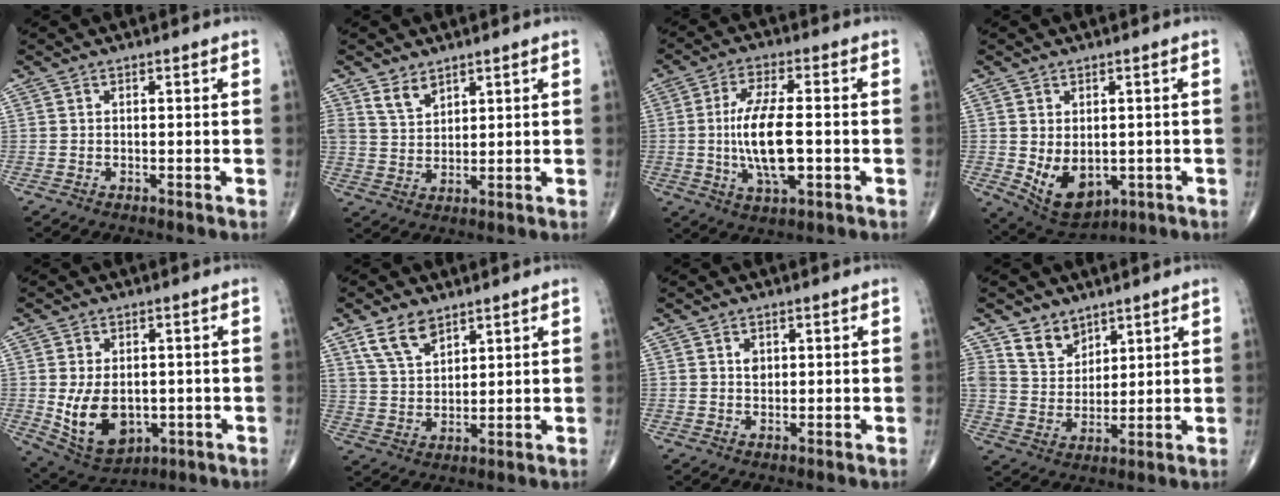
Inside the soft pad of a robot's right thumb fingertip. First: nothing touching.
{"total": 4.2, "force": [3.1, 2.3, 1.5], "torque": [-0.012, -0.027, 0.066]}
{"total": 11.7, "force": [-1.1, 4.3, 10.9], "torque": [-0.212, 0.002, -0.019]}
{"total": 9.2, "force": [-1.4, 6.0, 6.8], "torque": [-0.094, -0.009, 0.002]}
{"total": 11.4, "force": [-1.5, 7.6, 8.3], "torque": [-0.123, -0.005, -0.002]}
{"total": 7.6, "force": [5.0, 4.0, 4.0], "torque": [-0.064, -0.023, 0.103]}
{"total": 1.8, "force": [0.6, 1.4, 1.1], "torque": [-0.010, -0.003, 0.009]}
{"total": 6.8, "force": [4.9, 4.5, 1.5], "torque": [0.001, -0.041, 0.099]}